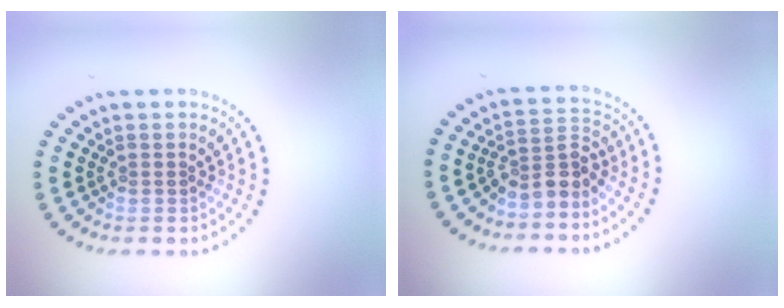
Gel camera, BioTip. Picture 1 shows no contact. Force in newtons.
{"total": 2.7, "press": 1.9, "slide": 1.9}